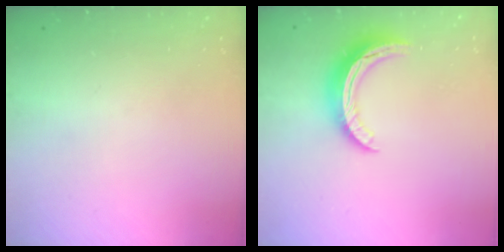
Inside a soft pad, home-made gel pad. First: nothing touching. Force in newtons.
{"total": 10.3, "press": 10.3, "slide": 0.3}